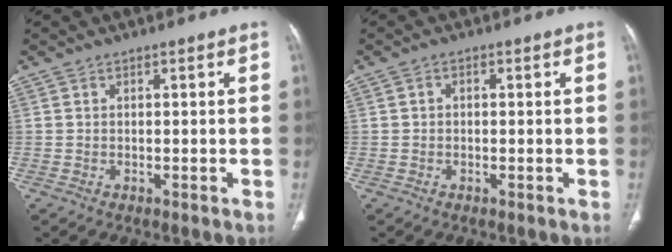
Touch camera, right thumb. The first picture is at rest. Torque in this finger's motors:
{"motor_torque": [0.23, -0.17, -0.21, -0.23, 0.08]}